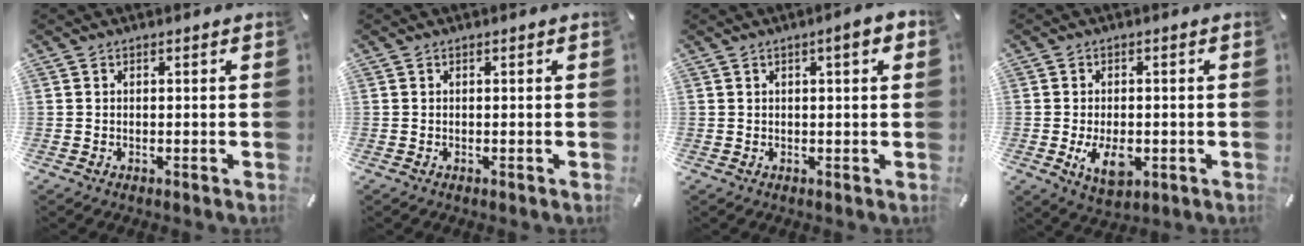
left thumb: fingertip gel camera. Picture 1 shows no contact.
{"total": 0.0}
{"total": 4.4, "force": [1.7, 1.0, 3.9], "torque": [-0.060, -0.001, 0.025]}
{"total": 7.1, "force": [-1.7, 4.2, 5.6], "torque": [-0.108, -0.008, -0.033]}